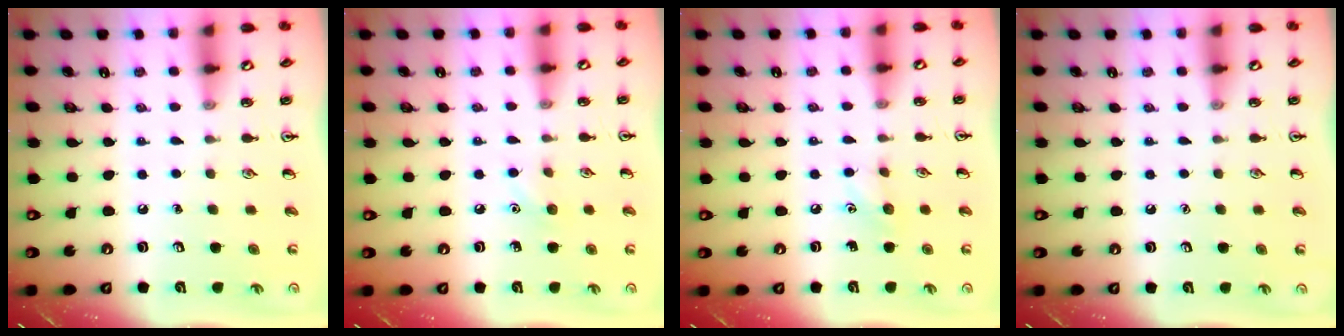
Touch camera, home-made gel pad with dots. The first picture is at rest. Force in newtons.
{"total": 5.6, "press": 5.3, "slide": 1.8}
{"total": 5.7, "press": 5.4, "slide": 1.9}
{"total": 0.0}